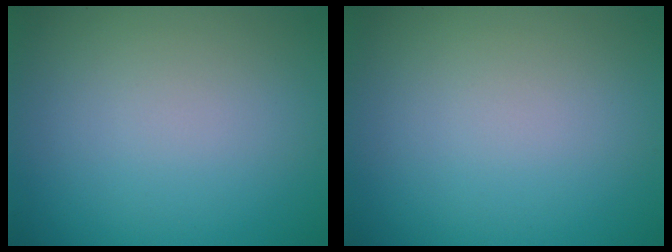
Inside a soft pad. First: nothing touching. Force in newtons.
{"total": 0.0}